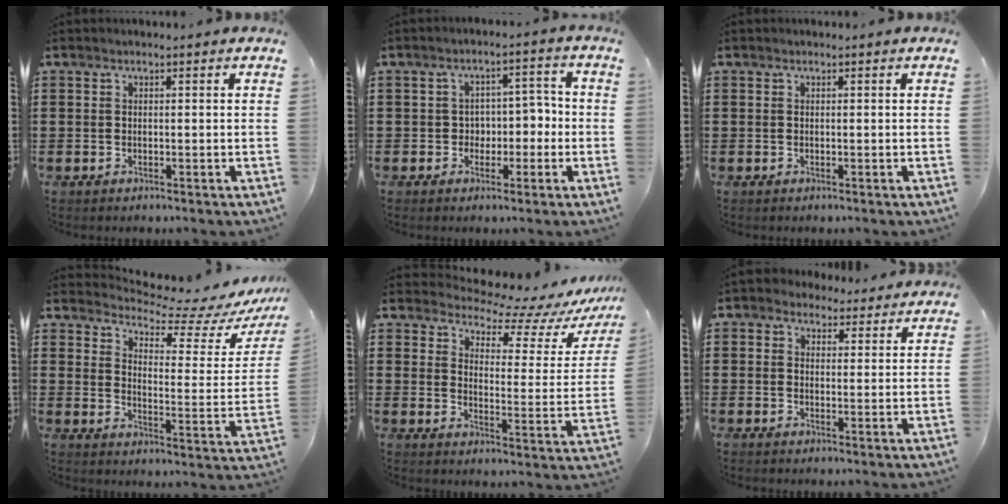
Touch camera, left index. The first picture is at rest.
{"total": 4.0, "force": [-0.8, 3.5, 1.8], "torque": [-0.041, 0.008, -0.022]}
{"total": 0.0}
{"total": 6.0, "force": [5.7, 0.5, 2.0], "torque": [-0.046, -0.052, 0.091]}
{"total": 6.8, "force": [6.4, 1.2, 2.1], "torque": [-0.051, -0.050, 0.105]}
{"total": 3.1, "force": [2.5, 1.9, 0.4], "torque": [-0.019, 0.005, 0.046]}